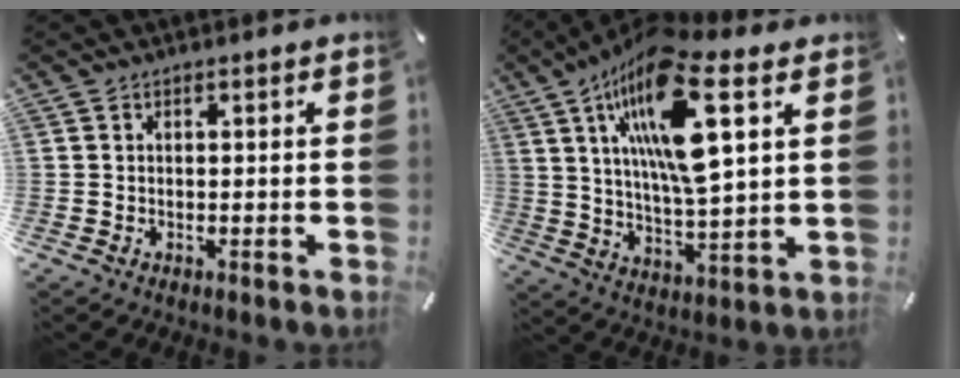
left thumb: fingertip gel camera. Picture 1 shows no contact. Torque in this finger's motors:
{"motor_torque": [1.31, 1.27, 1.57, -1.20, 0.81]}